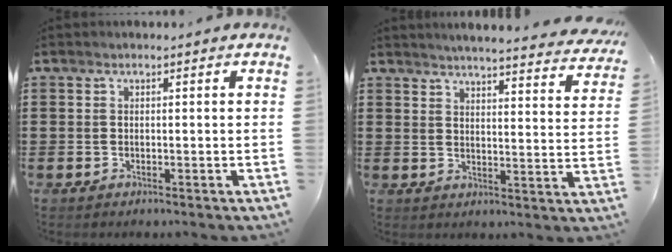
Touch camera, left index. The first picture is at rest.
{"total": 4.3, "force": [4.2, -0.5, 1.0], "torque": [-0.039, -0.029, 0.071]}